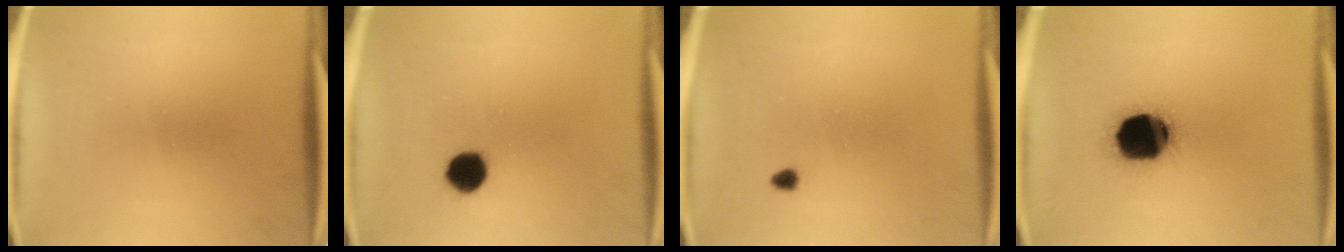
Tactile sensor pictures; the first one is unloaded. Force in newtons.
{"total": 6.1}
{"total": 1.0}
{"total": 19.1}